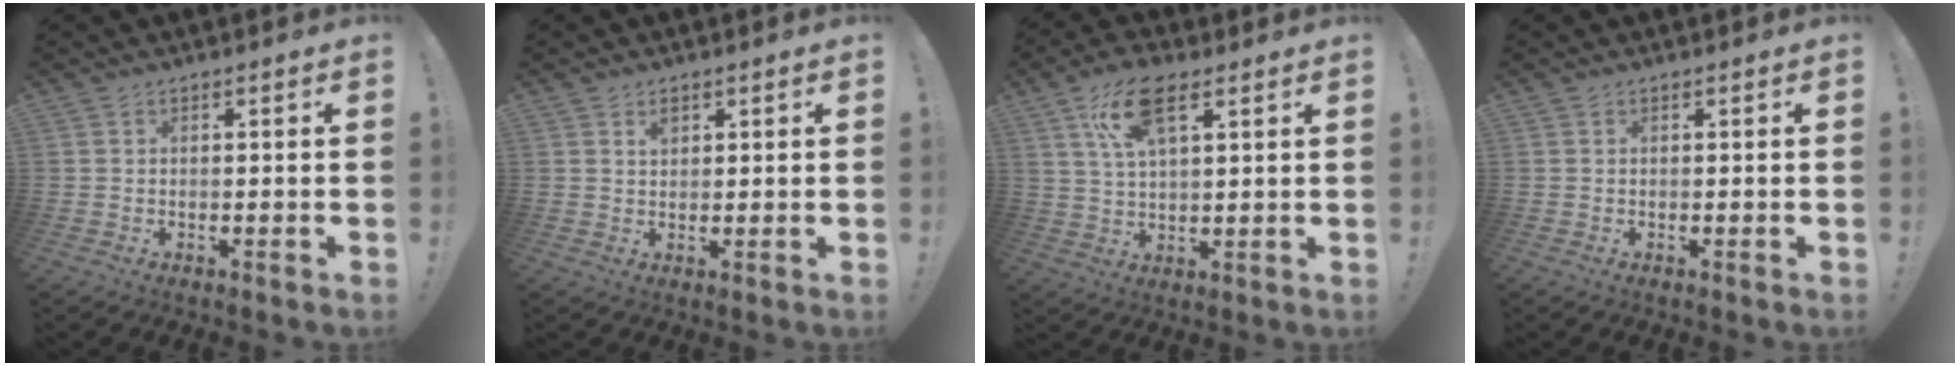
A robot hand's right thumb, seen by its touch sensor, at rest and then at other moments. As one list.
[{"total": 1.9, "force": [1.2, 1.3, 0.7], "torque": [0.008, -0.008, 0.018]}, {"total": 12.2, "force": [6.0, 5.2, 9.2], "torque": [-0.167, -0.001, 0.111]}, {"total": 0.0}]